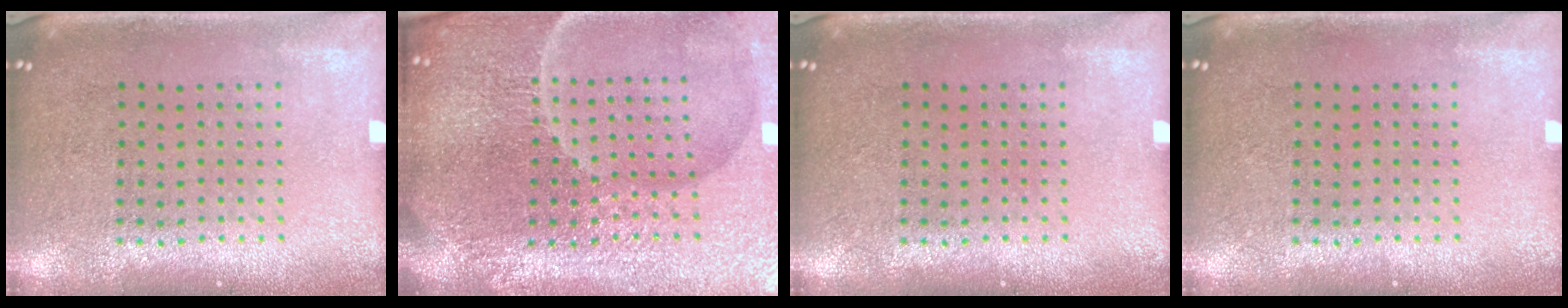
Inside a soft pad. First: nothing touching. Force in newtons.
{"total": 6.7, "press": 6.0, "slide": 3.1}
{"total": 0.0}
{"total": 0.0}